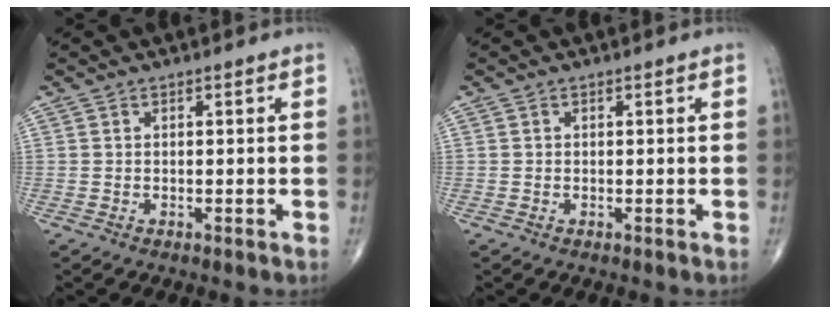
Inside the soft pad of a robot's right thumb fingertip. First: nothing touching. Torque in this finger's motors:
{"motor_torque": [-0.35, 0.02, 0.12, 0.01, 0.00]}